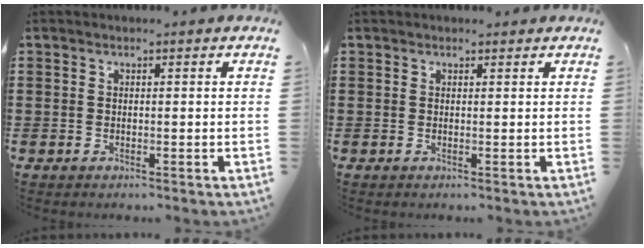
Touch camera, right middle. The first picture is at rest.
{"total": 0.7, "force": [0.7, 0.1, 0.0], "torque": [0.006, -0.002, 0.012]}